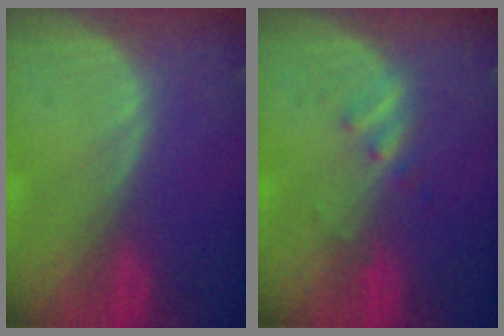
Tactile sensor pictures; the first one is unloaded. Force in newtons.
{"total": 1.9, "press": 1.9, "slide": 0.3}